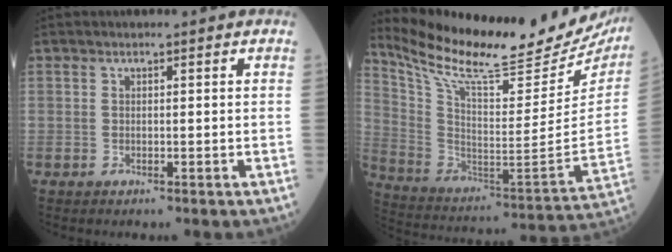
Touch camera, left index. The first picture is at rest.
{"total": 28.7, "force": [25.5, 3.8, 12.7], "torque": [-0.235, -0.087, 0.366]}